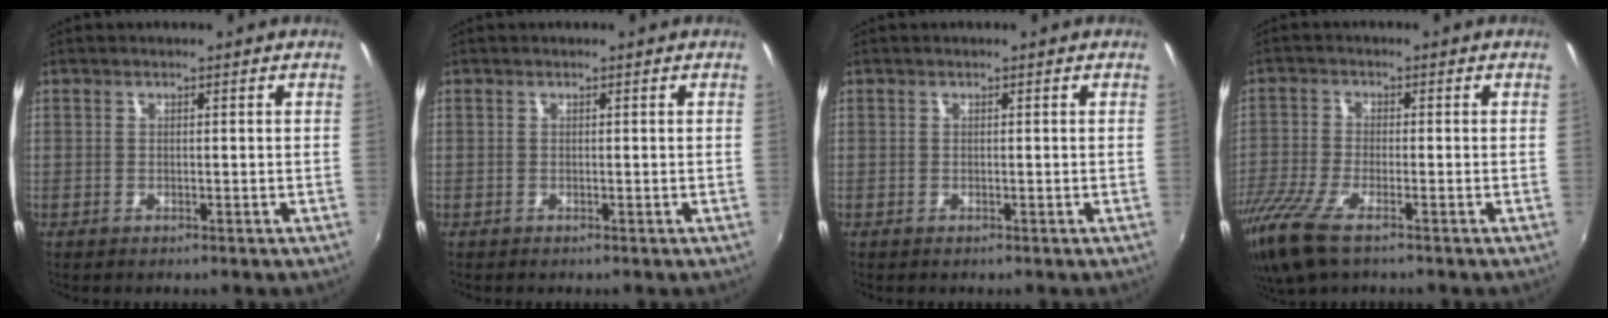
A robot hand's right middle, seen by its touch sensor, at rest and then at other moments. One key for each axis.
{"total": 0.0}
{"total": 0.0}
{"total": 10.7, "fx": -7.2, "fy": 3.1, "fz": 7.4, "tx": -0.177, "ty": -0.040, "tz": -0.142}